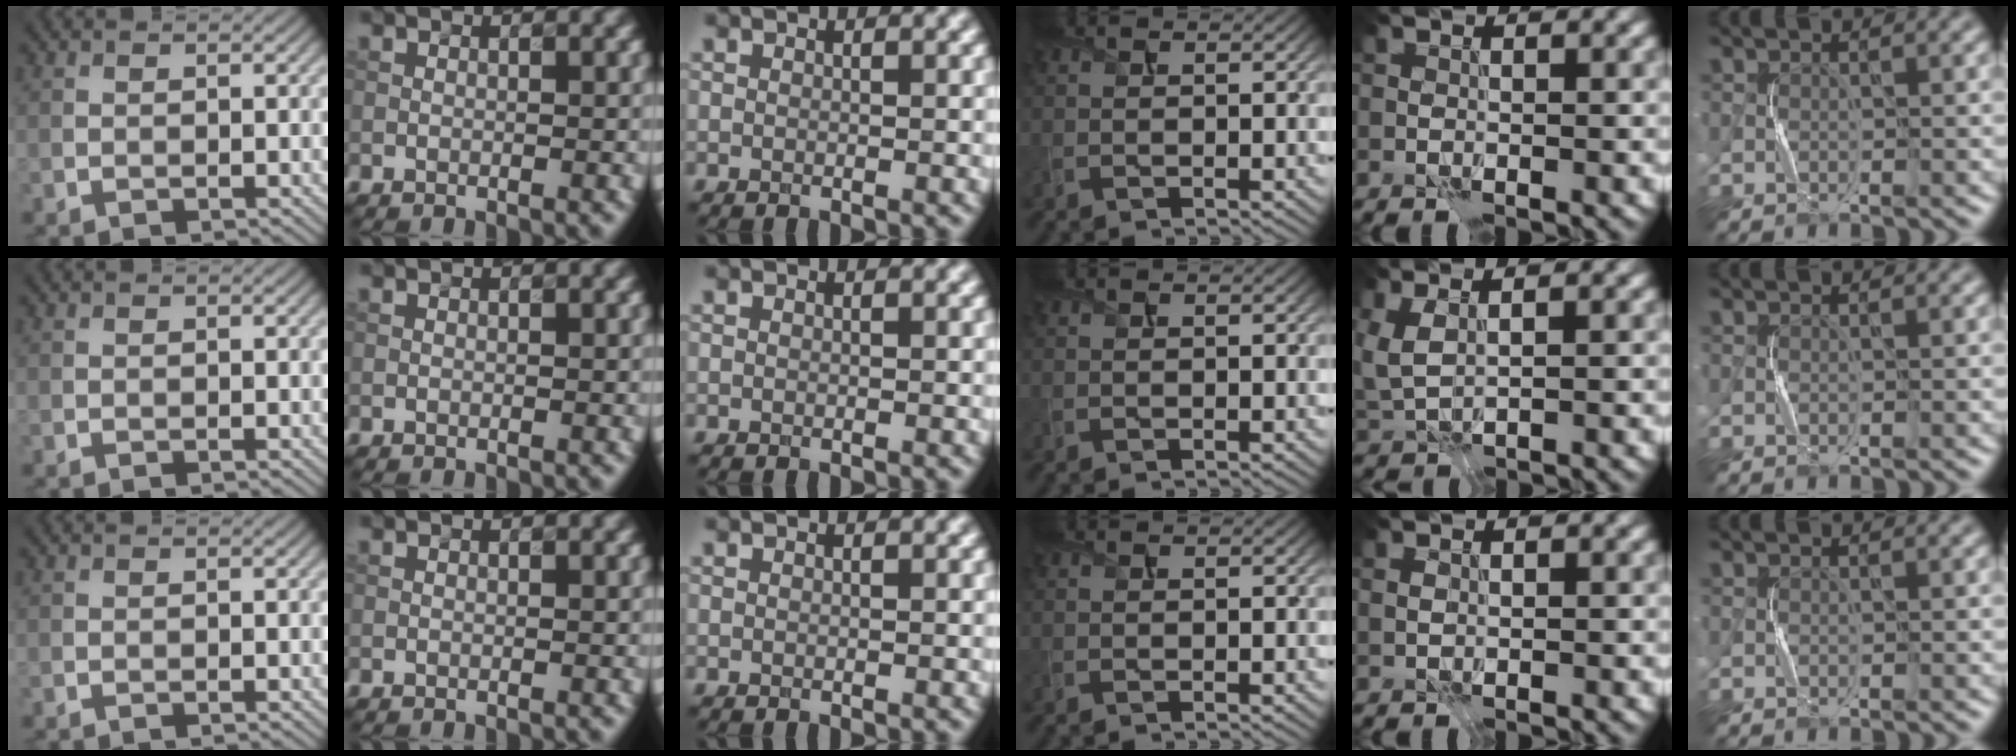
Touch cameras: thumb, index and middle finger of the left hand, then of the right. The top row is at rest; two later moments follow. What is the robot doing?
{"motion": "press", "object": "toy piano key"}